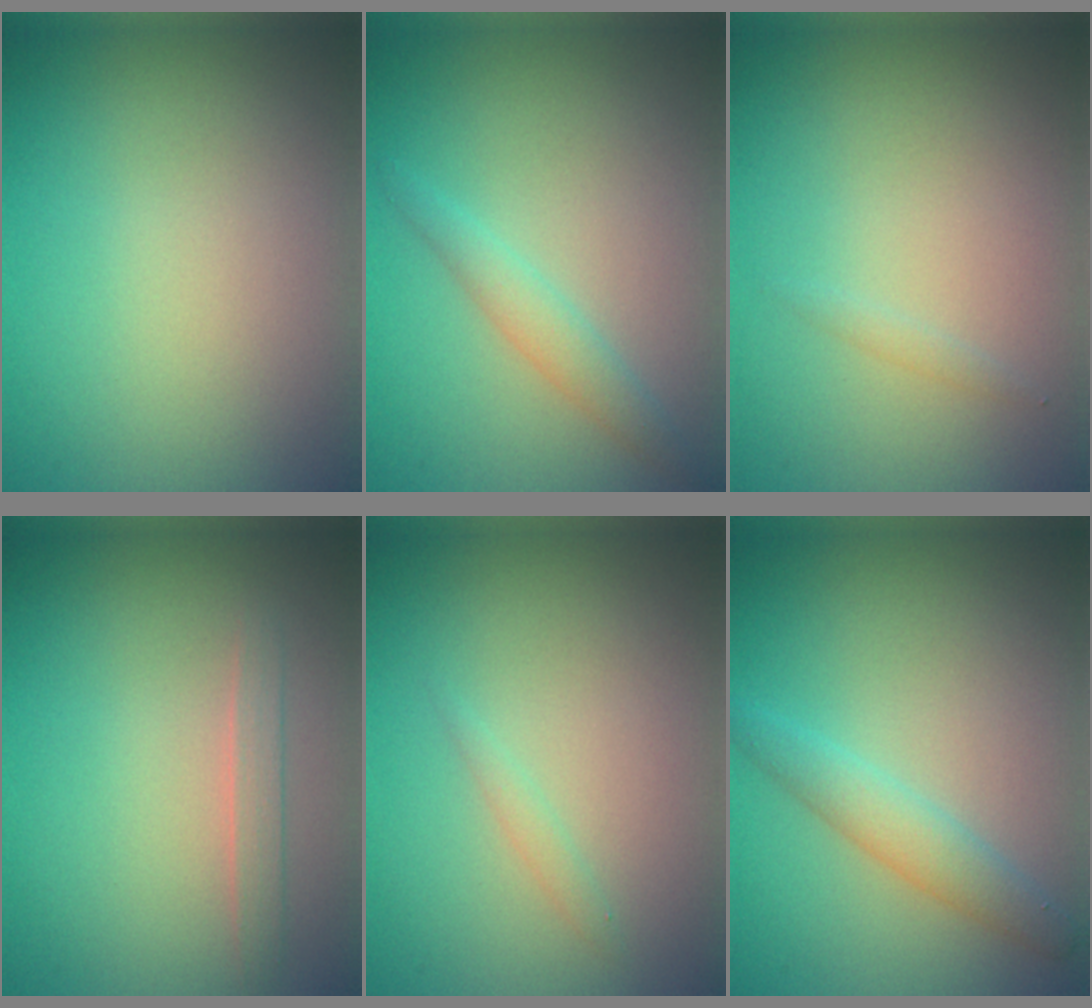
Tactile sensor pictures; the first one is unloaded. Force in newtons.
{"total": 1.9, "press": 1.9, "slide": 0.1}
{"total": 0.5, "press": 0.5, "slide": 0.0}
{"total": 1.3, "press": 1.3, "slide": 0.1}
{"total": 0.8, "press": 0.8, "slide": 0.0}
{"total": 2.6, "press": 2.6, "slide": 0.1}